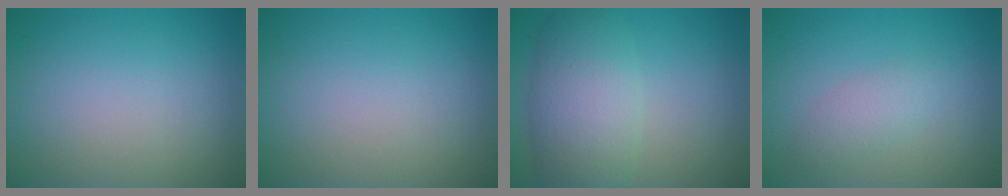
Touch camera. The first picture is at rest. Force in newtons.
{"total": 0.0}
{"total": 6.3, "press": 6.3, "slide": 0.1}
{"total": 1.9, "press": 1.9, "slide": 0.1}